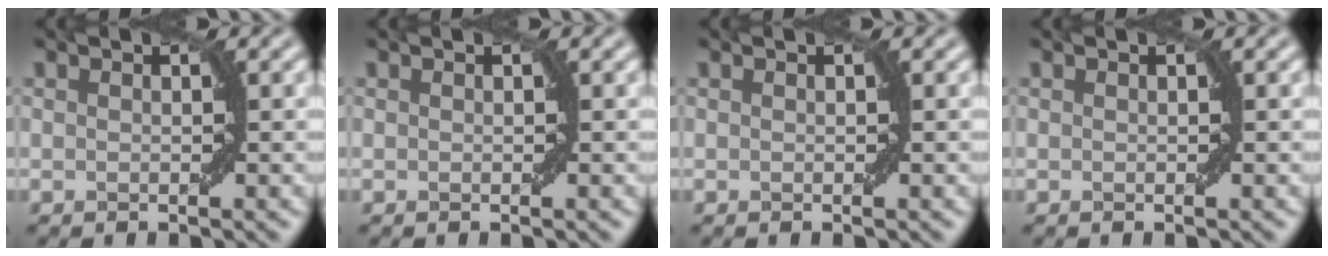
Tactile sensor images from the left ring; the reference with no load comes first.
{"total": 0.0}
{"total": 0.0}
{"total": 0.0}